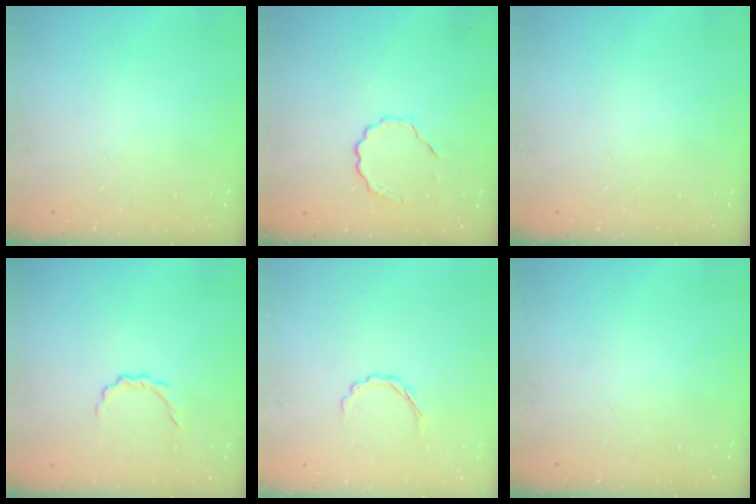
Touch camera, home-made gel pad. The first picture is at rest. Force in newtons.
{"total": 3.8, "press": 3.6, "slide": 1.1}
{"total": 0.0}
{"total": 3.1, "press": 3.0, "slide": 1.0}
{"total": 3.3, "press": 3.2, "slide": 0.8}
{"total": 0.0}